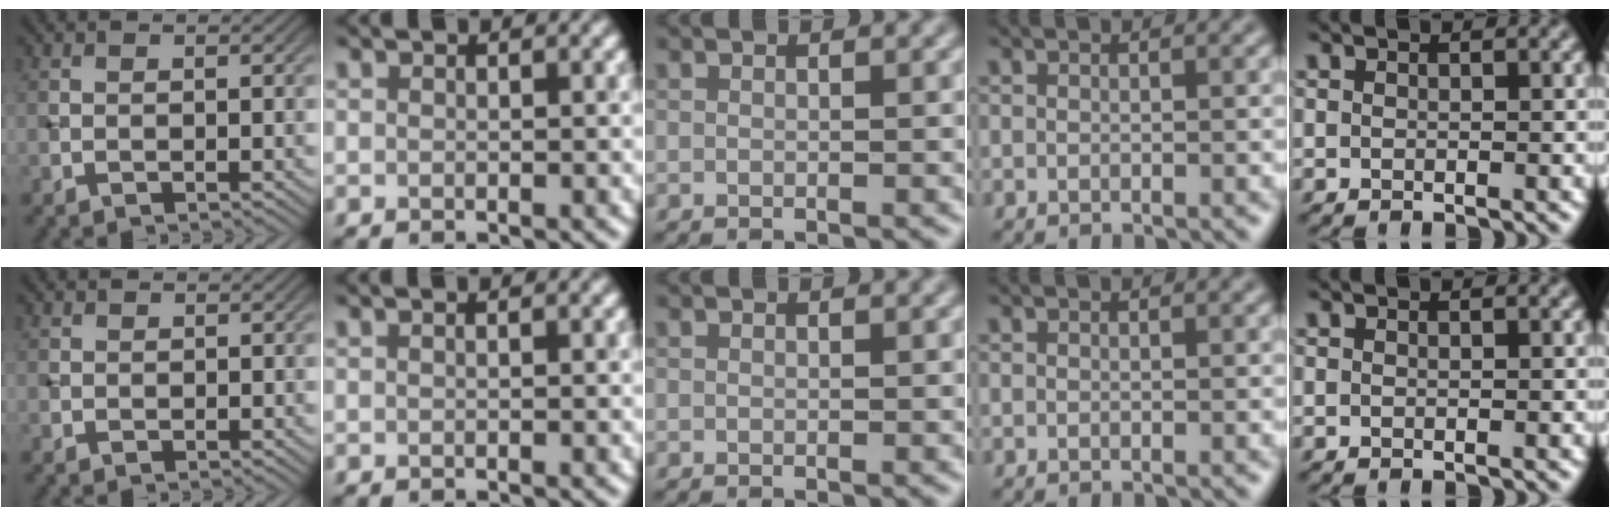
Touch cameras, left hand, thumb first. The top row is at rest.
{"thumb": {"total": 0.7, "force": [0.5, 0.5, 0.1], "torque": [-0.002, -0.001, 0.012]}, "index": {"total": 0.8, "force": [0.3, 0.5, 0.6], "torque": [0.006, 0.000, -0.008]}}